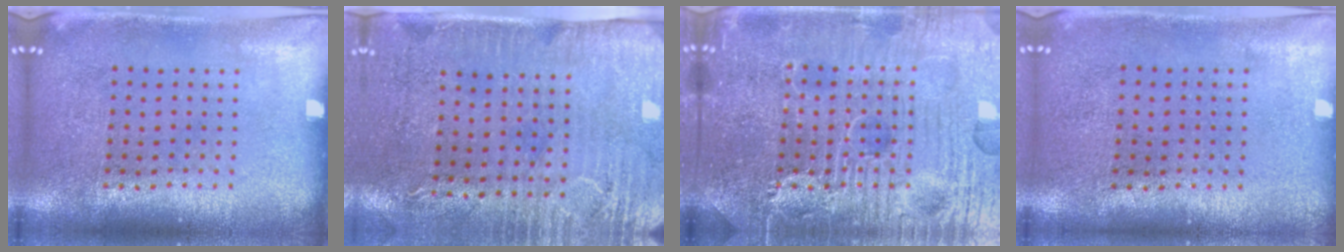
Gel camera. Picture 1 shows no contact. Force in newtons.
{"total": 3.0, "press": 2.5, "slide": 1.7}
{"total": 7.8, "press": 7.7, "slide": 0.8}
{"total": 0.0}